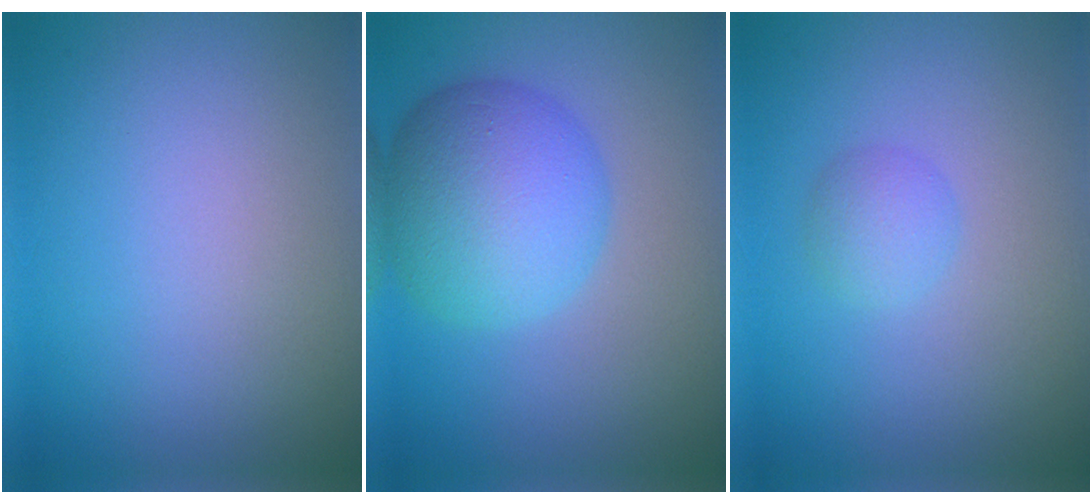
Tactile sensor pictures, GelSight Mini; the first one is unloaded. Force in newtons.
{"total": 8.2, "press": 8.2, "slide": 0.2}
{"total": 1.8, "press": 1.8, "slide": 0.2}